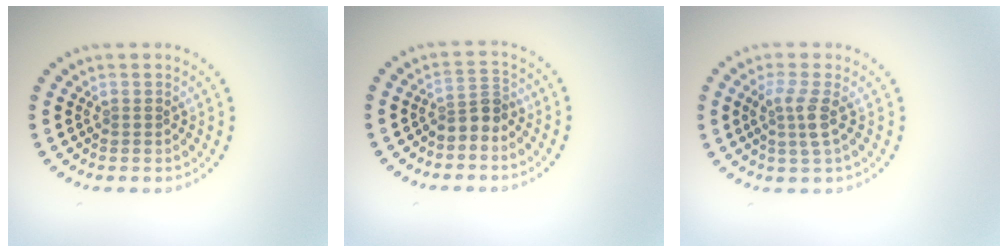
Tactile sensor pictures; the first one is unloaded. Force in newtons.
{"total": 2.3, "press": 1.8, "slide": 1.5}
{"total": 2.2, "press": 1.8, "slide": 1.3}